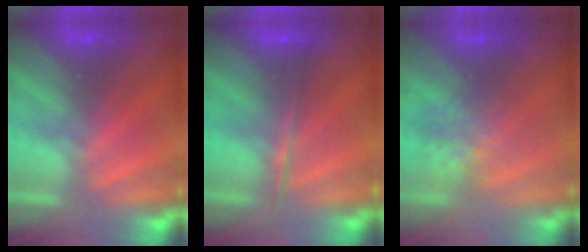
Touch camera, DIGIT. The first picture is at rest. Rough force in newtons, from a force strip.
{"total": 1.7}
{"total": 2.9}